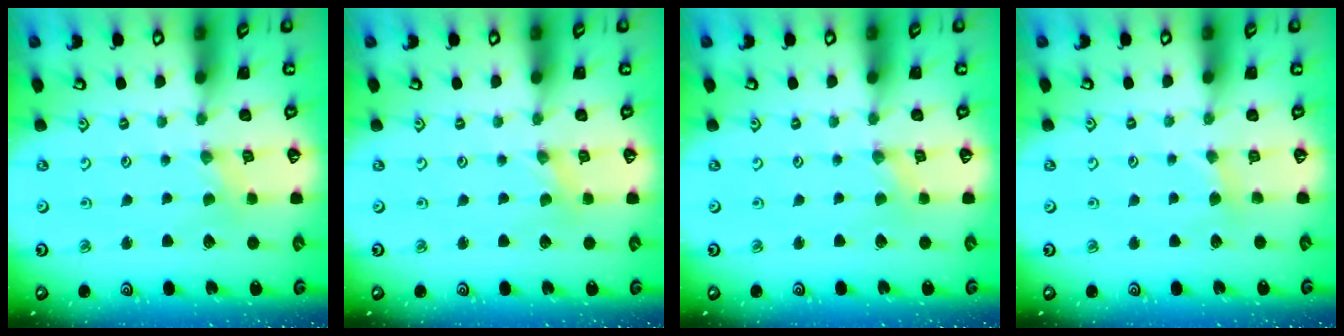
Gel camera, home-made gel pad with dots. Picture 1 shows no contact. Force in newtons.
{"total": 0.0}
{"total": 0.0}
{"total": 1.8, "press": 1.8, "slide": 0.3}